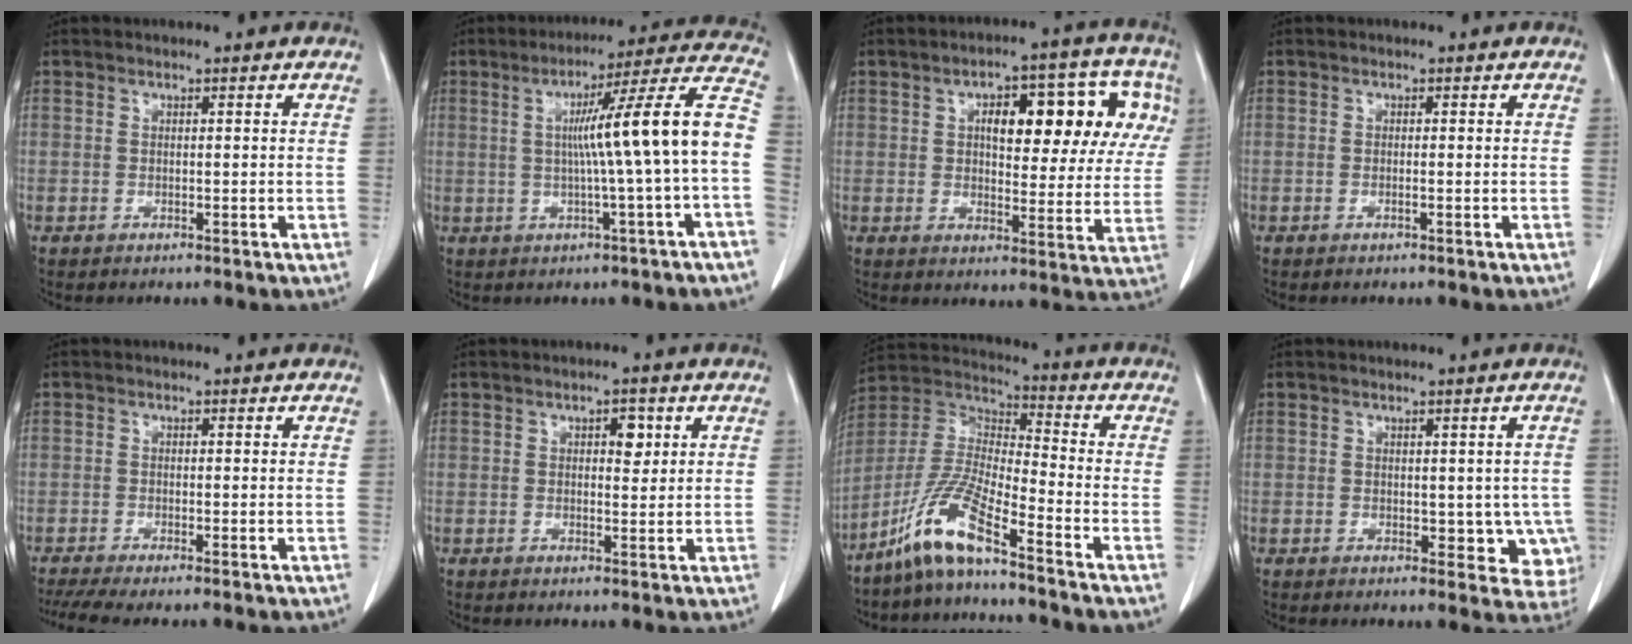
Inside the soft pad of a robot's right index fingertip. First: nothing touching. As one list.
[{"total": 13.9, "force": [-0.6, -1.5, 13.8], "torque": [-0.189, 0.024, -0.010]}, {"total": 15.9, "force": [5.0, 6.1, 13.8], "torque": [-0.171, 0.036, 0.063]}, {"total": 0.0}, {"total": 4.0, "force": [-2.8, 0.3, 2.9], "torque": [-0.056, -0.007, -0.051]}, {"total": 2.7, "force": [1.0, 1.3, 2.2], "torque": [-0.028, 0.000, 0.015]}, {"total": 10.9, "force": [-7.7, 0.3, 7.6], "torque": [-0.175, -0.009, -0.157]}, {"total": 5.6, "force": [-0.2, 3.7, 4.2], "torque": [-0.015, 0.001, 0.005]}]